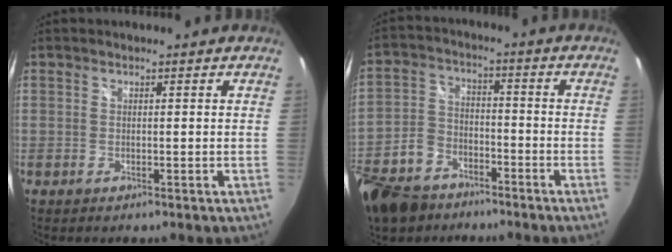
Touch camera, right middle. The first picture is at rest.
{"total": 17.3, "force": [-11.3, 10.6, 7.7], "torque": [-0.209, -0.001, -0.203]}